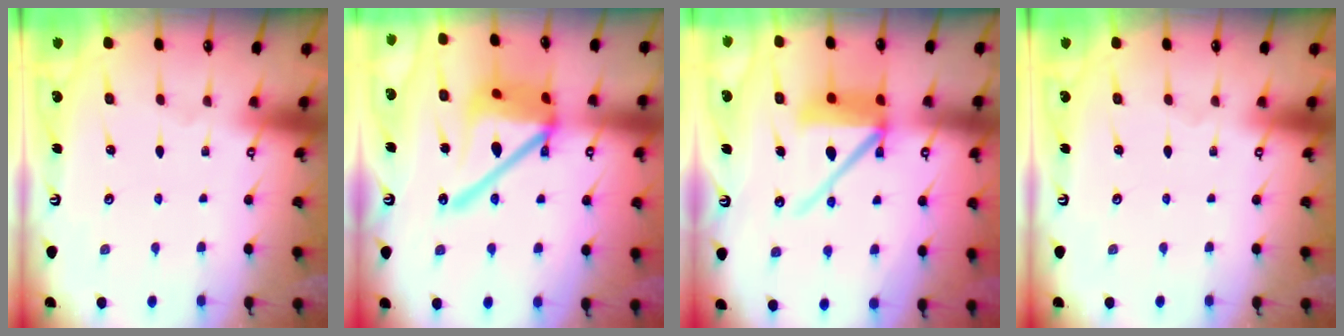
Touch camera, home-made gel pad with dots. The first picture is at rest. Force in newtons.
{"total": 19.3, "press": 19.1, "slide": 2.4}
{"total": 13.1, "press": 13.0, "slide": 1.5}
{"total": 0.0}